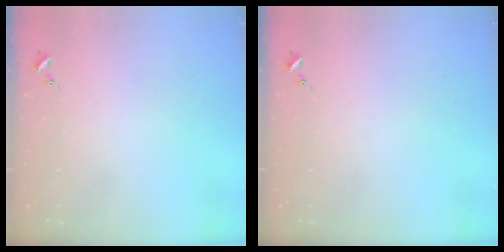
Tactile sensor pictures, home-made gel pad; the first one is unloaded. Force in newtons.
{"total": 0.0}